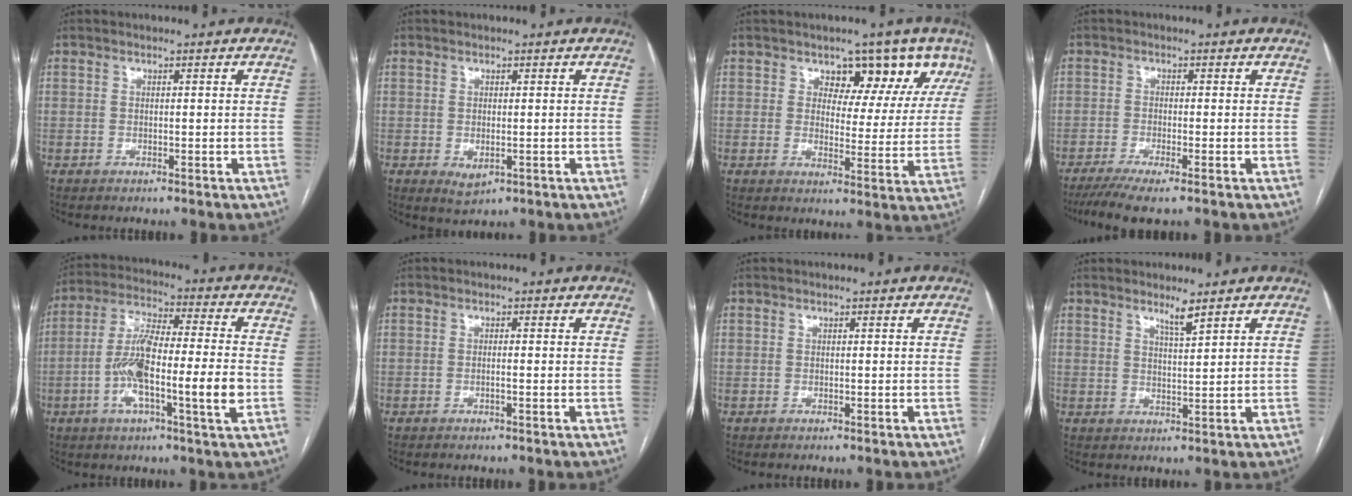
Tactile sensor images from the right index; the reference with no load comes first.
{"total": 2.4, "force": [-0.6, 1.3, 2.0], "torque": [-0.031, -0.006, 0.002]}
{"total": 9.5, "force": [5.8, 5.5, 5.2], "torque": [-0.051, 0.006, 0.065]}
{"total": 5.8, "force": [-4.1, 0.3, 4.1], "torque": [-0.066, -0.012, -0.071]}
{"total": 13.9, "force": [-3.1, 1.5, 13.4], "torque": [-0.246, 0.006, -0.058]}
{"total": 0.5, "force": [0.0, 0.0, 0.5], "torque": [-0.005, 0.002, 0.001]}
{"total": 0.0}
{"total": 2.7, "force": [2.1, 0.1, 1.6], "torque": [-0.031, -0.007, 0.039]}